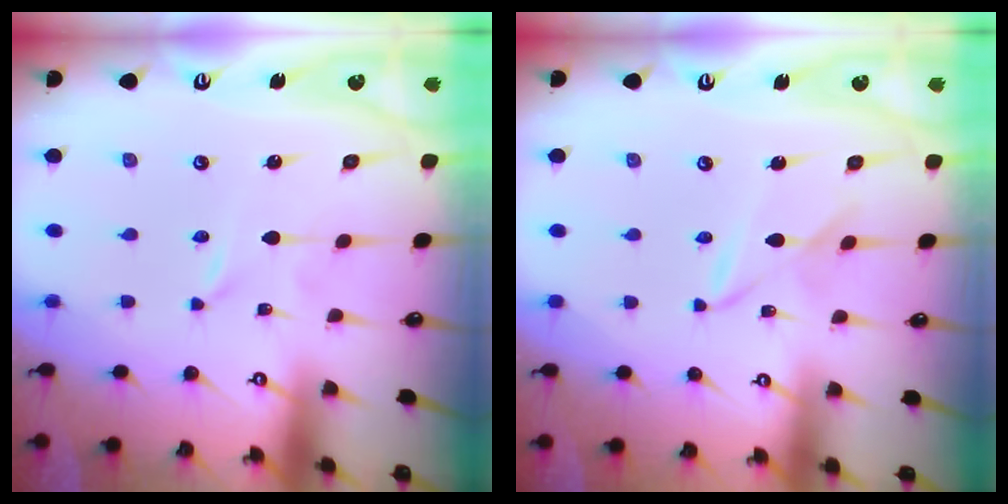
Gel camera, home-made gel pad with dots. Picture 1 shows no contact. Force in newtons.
{"total": 5.3, "press": 5.3, "slide": 0.5}